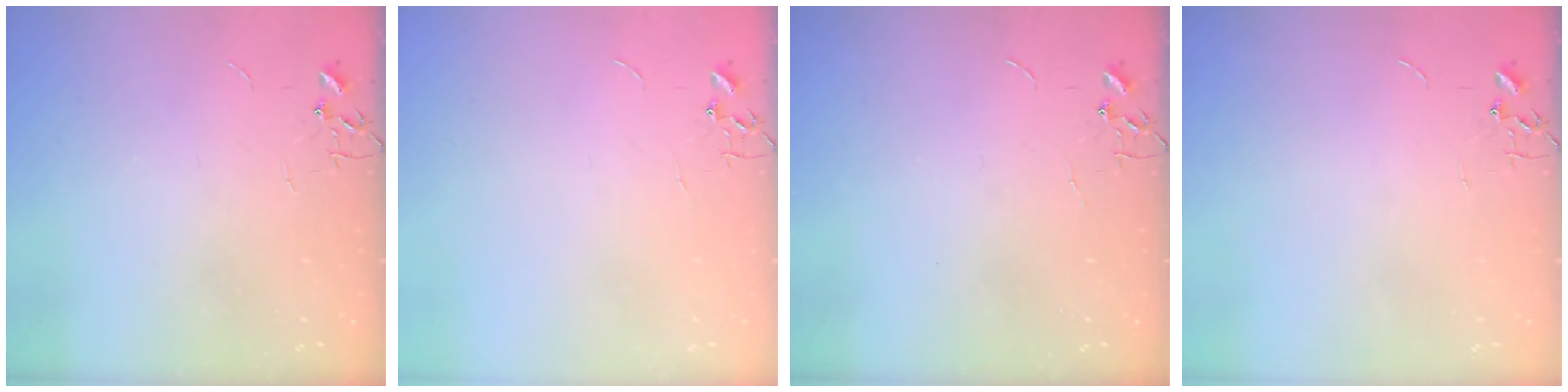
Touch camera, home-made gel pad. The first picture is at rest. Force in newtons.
{"total": 0.0}
{"total": 0.0}
{"total": 0.0}